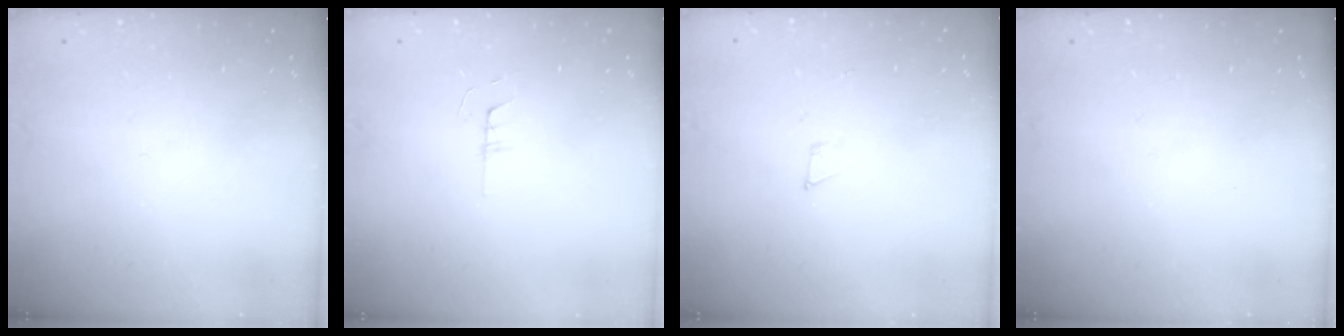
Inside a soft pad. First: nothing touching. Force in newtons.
{"total": 3.7, "press": 3.7, "slide": 0.3}
{"total": 3.2, "press": 3.2, "slide": 0.2}
{"total": 0.0}